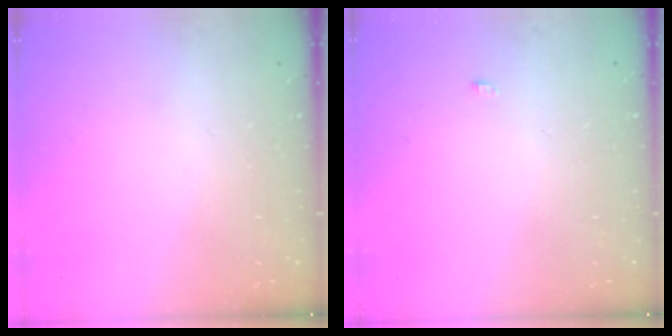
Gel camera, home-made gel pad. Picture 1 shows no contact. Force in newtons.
{"total": 6.7, "press": 2.2, "slide": 6.3}